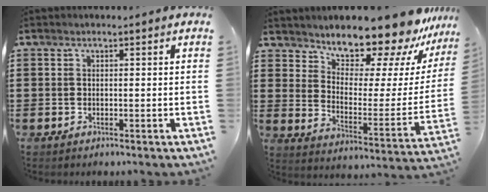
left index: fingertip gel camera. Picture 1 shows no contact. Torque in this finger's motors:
{"motor_torque": [2.13, 0.02, 1.05, 0.21]}